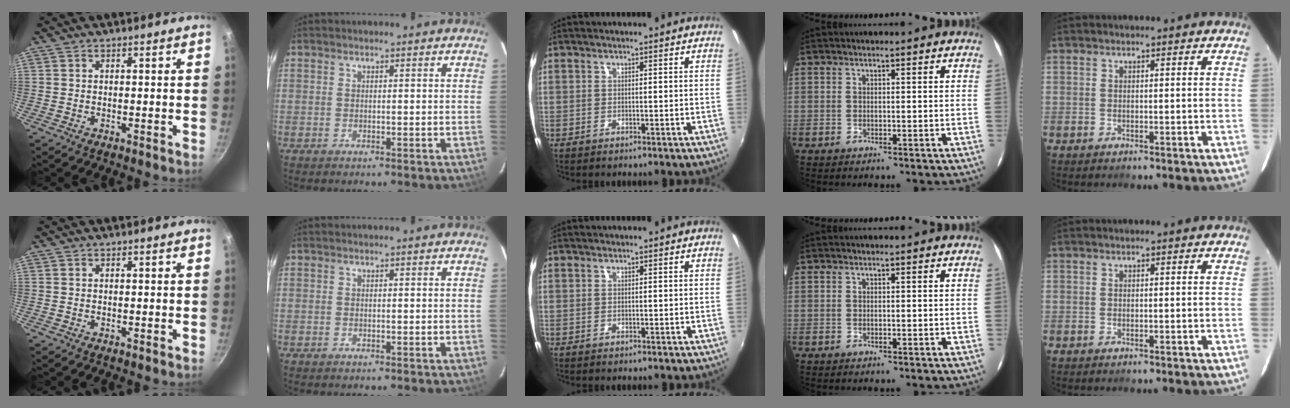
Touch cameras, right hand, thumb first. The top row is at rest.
{}